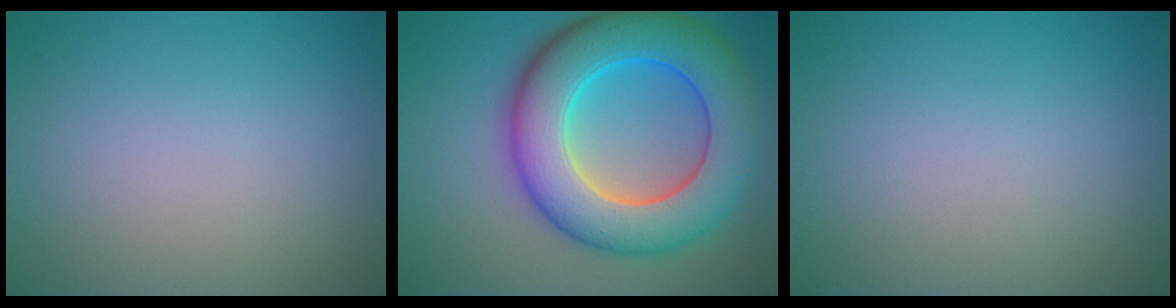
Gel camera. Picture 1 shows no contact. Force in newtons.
{"total": 11.6, "press": 11.6, "slide": 0.3}
{"total": 0.0}